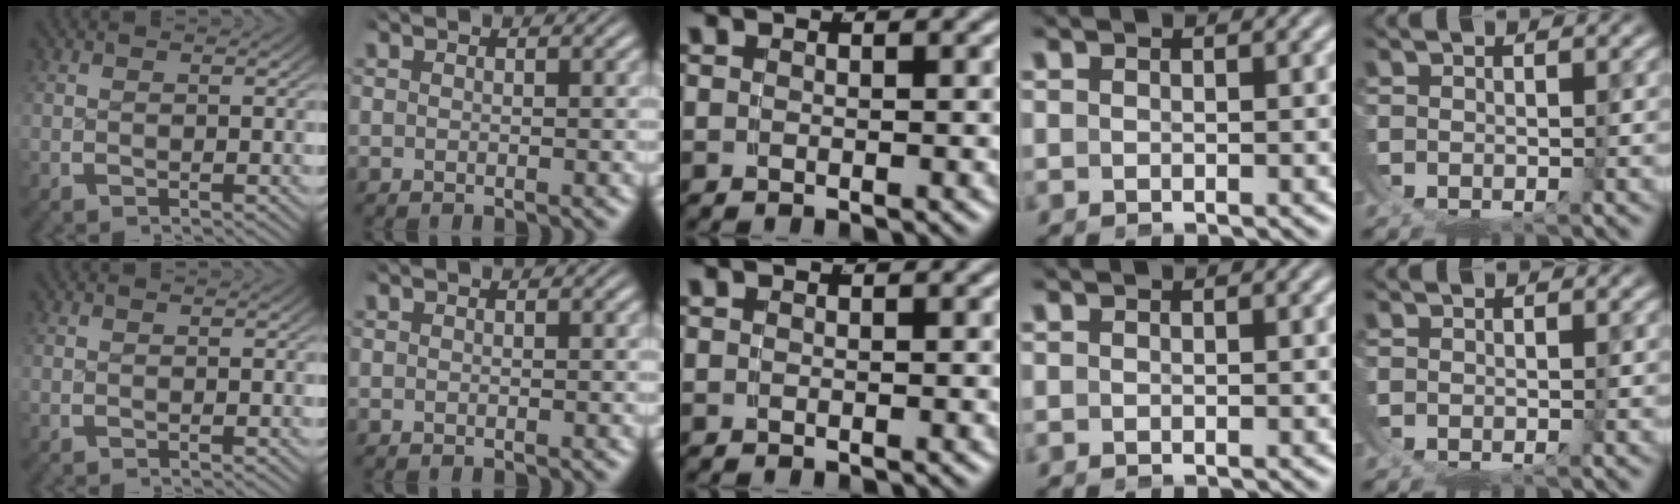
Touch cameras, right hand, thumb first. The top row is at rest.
{}